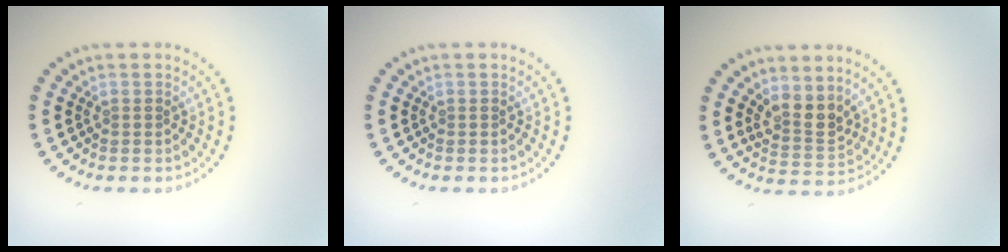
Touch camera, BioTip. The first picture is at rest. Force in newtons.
{"total": 0.0}
{"total": 2.8, "press": 2.4, "slide": 1.5}